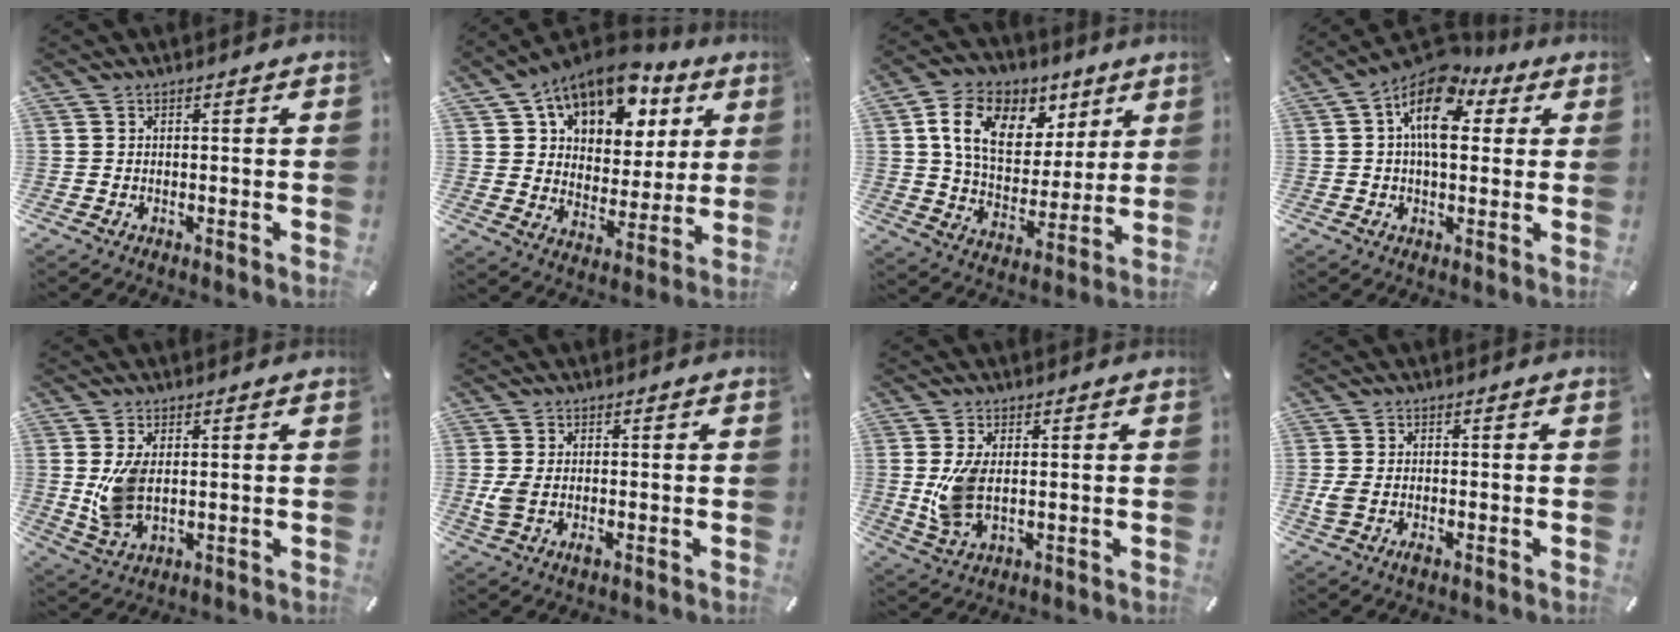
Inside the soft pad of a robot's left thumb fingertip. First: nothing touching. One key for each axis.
{"total": 16.2, "fx": 10.1, "fy": 10.2, "fz": 7.6, "tx": -0.129, "ty": -0.055, "tz": 0.179}
{"total": 15.1, "fx": 7.1, "fy": 10.9, "fz": 7.6, "tx": -0.132, "ty": -0.023, "tz": 0.134}
{"total": 13.6, "fx": 4.7, "fy": 7.9, "fz": 10.1, "tx": -0.172, "ty": -0.023, "tz": 0.081}
{"total": 7.6, "fx": 1.2, "fy": 4.4, "fz": 6.1, "tx": -0.128, "ty": -0.011, "tz": 0.018}
{"total": 3.8, "fx": -0.4, "fy": 2.0, "fz": 3.2, "tx": -0.077, "ty": -0.006, "tz": -0.009}
{"total": 7.6, "fx": 1.1, "fy": 3.9, "fz": 6.5, "tx": -0.141, "ty": -0.014, "tz": 0.012}
{"total": 2.5, "fx": -0.7, "fy": 1.3, "fz": 2.0, "tx": -0.043, "ty": -0.001, "tz": -0.012}